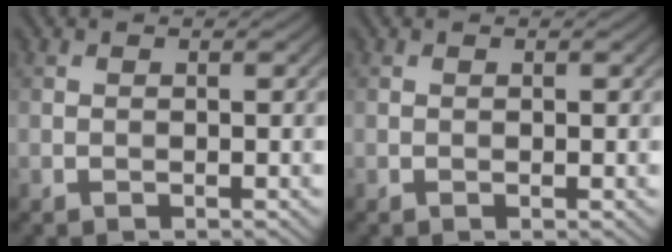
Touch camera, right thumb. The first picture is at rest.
{"total": 0.0}